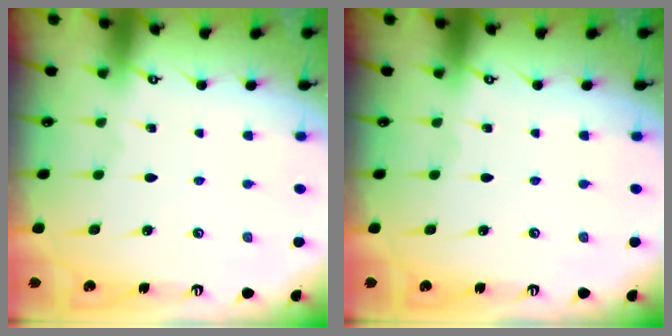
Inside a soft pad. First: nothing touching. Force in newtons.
{"total": 0.0}